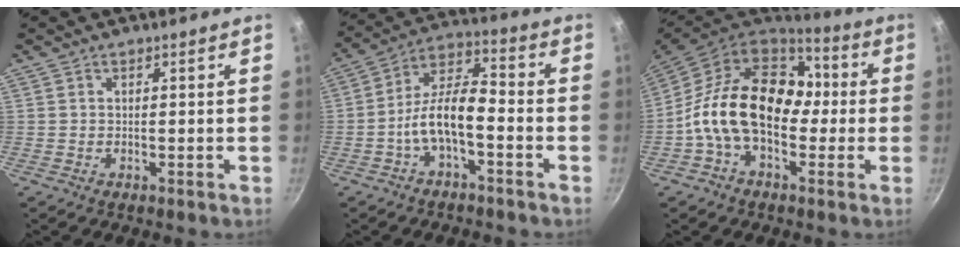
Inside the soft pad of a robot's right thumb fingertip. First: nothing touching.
{"total": 9.8, "force": [-3.7, 4.0, 8.2], "torque": [-0.149, 0.049, -0.077]}
{"total": 19.3, "force": [-0.9, 13.2, 14.0], "torque": [-0.196, 0.037, -0.035]}